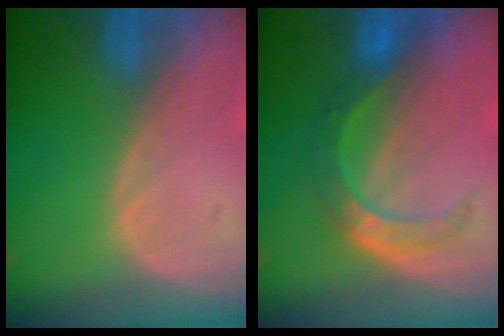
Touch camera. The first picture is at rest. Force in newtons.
{"total": 5.6, "press": 5.5, "slide": 0.7}